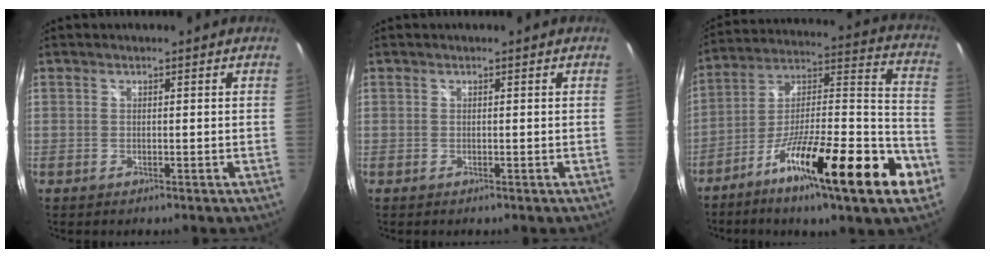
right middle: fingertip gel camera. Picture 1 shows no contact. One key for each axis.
{"total": 0.0}
{"total": 25.1, "fx": -13.2, "fy": 3.7, "fz": 21.0, "tx": -0.302, "ty": -0.007, "tz": -0.218}